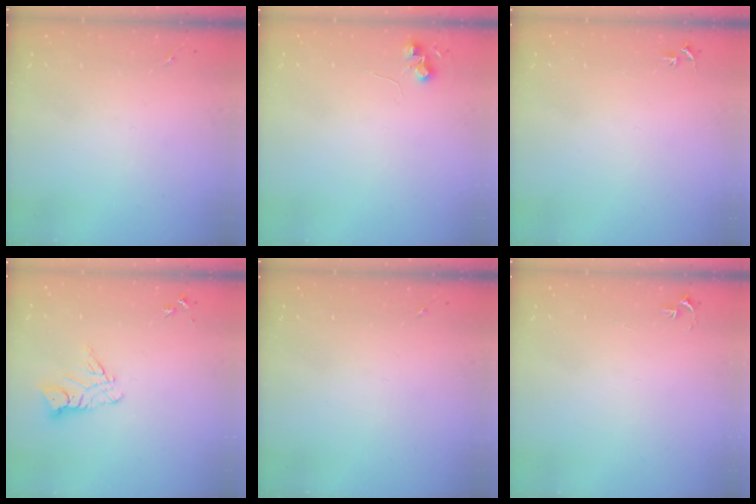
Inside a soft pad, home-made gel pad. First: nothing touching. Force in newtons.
{"total": 6.0, "press": 5.9, "slide": 0.7}
{"total": 3.1, "press": 3.1, "slide": 0.3}
{"total": 8.6, "press": 8.5, "slide": 0.9}
{"total": 0.0}
{"total": 2.7, "press": 2.7, "slide": 0.3}